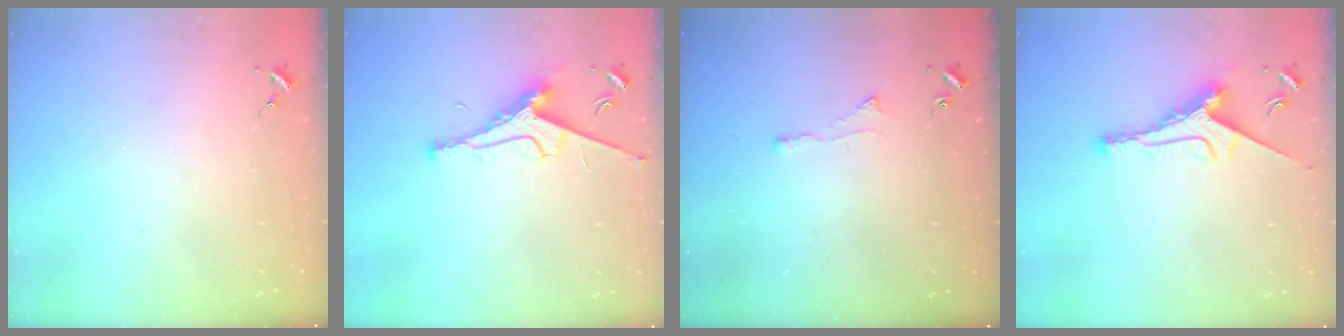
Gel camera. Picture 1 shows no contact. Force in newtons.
{"total": 7.9, "press": 7.8, "slide": 1.2}
{"total": 3.0, "press": 2.9, "slide": 0.5}
{"total": 9.2, "press": 9.2, "slide": 0.2}